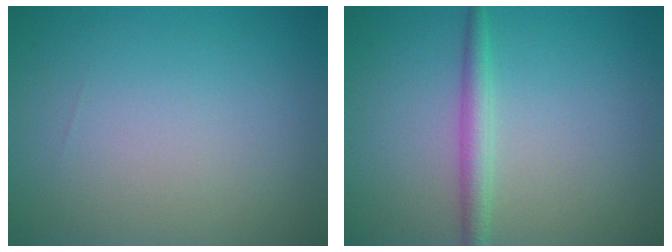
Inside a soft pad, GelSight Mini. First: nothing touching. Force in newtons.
{"total": 2.2, "press": 2.2, "slide": 0.0}